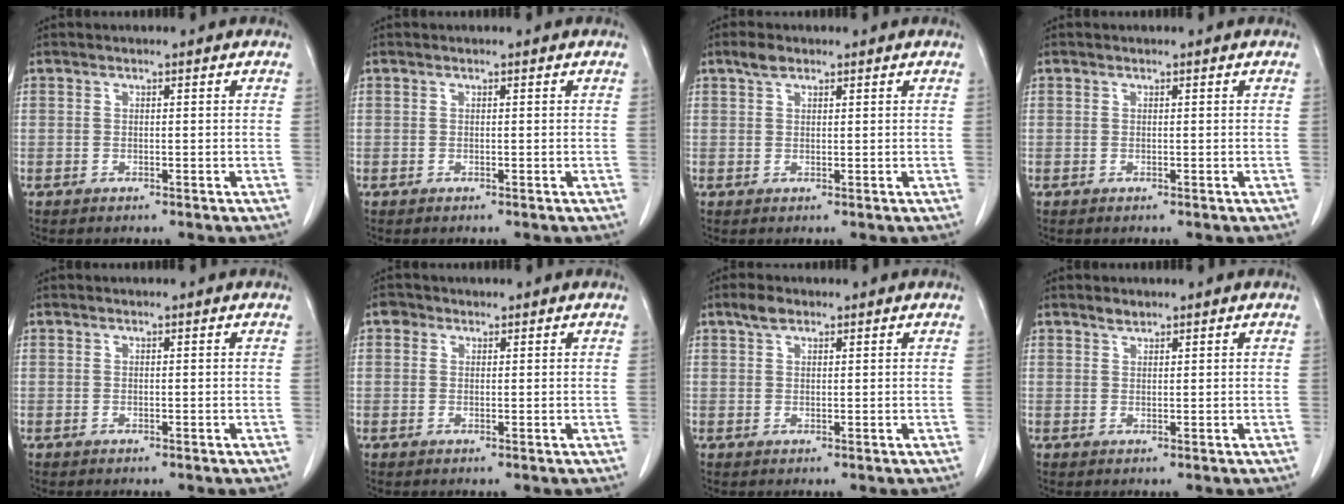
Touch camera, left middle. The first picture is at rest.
{"total": 0.0}
{"total": 1.9, "force": [1.4, 0.9, 1.0], "torque": [-0.024, 0.006, 0.025]}
{"total": 0.0}
{"total": 0.0}
{"total": 1.4, "force": [0.7, 1.1, 0.2], "torque": [0.000, 0.005, 0.008]}
{"total": 2.2, "force": [1.6, 1.0, 1.2], "torque": [-0.028, 0.007, 0.029]}
{"total": 1.1, "force": [1.0, 0.4, 0.2], "torque": [-0.008, -0.002, 0.018]}